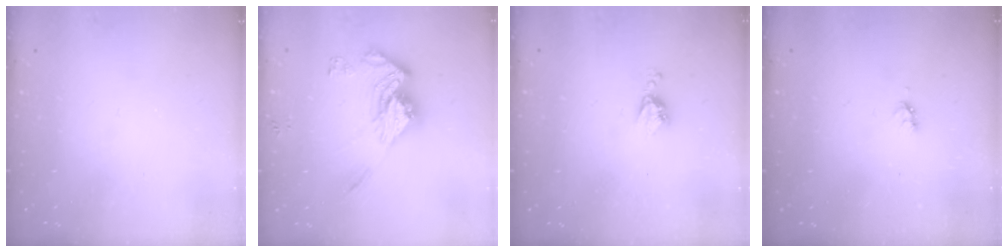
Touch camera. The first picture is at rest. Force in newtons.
{"total": 15.7, "press": 15.6, "slide": 1.7}
{"total": 5.1, "press": 5.1, "slide": 0.4}
{"total": 2.8, "press": 2.8, "slide": 0.4}